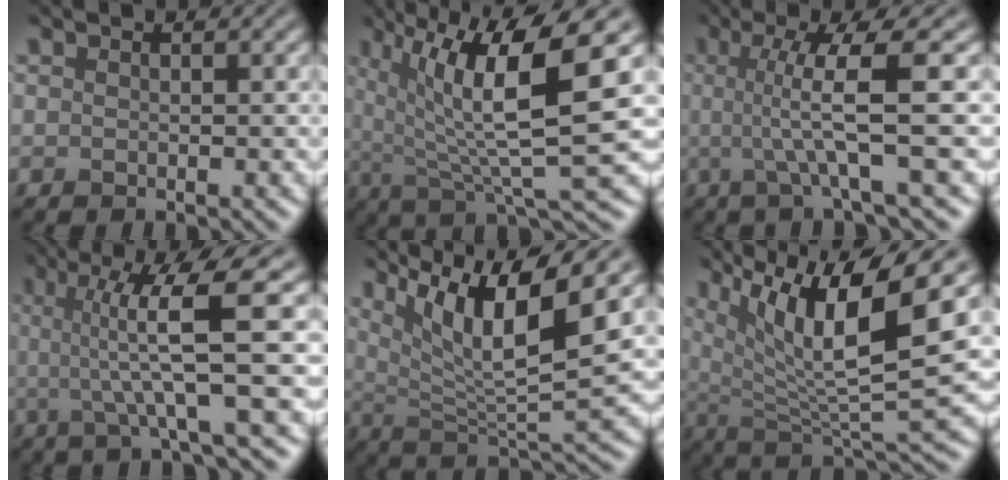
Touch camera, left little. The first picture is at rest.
{"total": 10.9, "force": [3.1, 2.5, 10.1], "torque": [-0.168, 0.005, 0.060]}
{"total": 6.2, "force": [0.4, 0.9, 6.2], "torque": [-0.102, 0.004, 0.003]}
{"total": 8.0, "force": [0.9, 1.3, 7.8], "torque": [-0.121, 0.007, 0.014]}
{"total": 10.2, "force": [5.0, 2.5, 8.6], "torque": [-0.144, -0.003, 0.095]}
{"total": 11.1, "force": [4.7, 3.0, 9.6], "torque": [-0.170, -0.003, 0.092]}